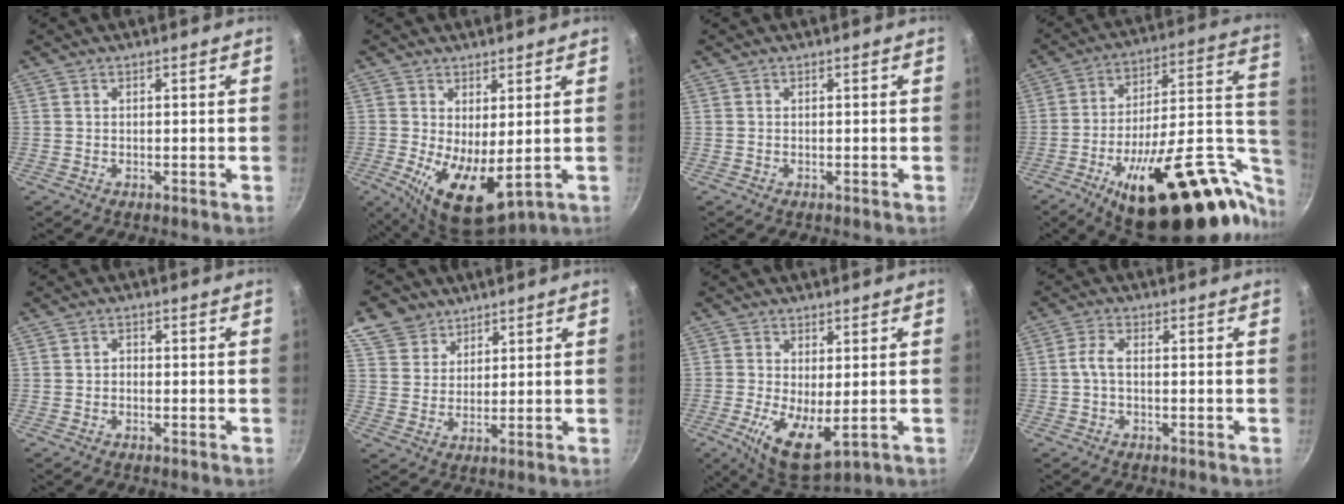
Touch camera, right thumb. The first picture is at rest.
{"total": 10.2, "force": [-0.3, 4.5, 9.1], "torque": [-0.149, -0.021, 0.005]}
{"total": 0.0}
{"total": 35.9, "force": [-12.6, 15.1, 30.0], "torque": [-0.378, 0.057, -0.178]}
{"total": 1.0, "force": [-0.5, 0.8, 0.5], "torque": [-0.005, 0.006, -0.009]}
{"total": 7.7, "force": [5.2, 5.4, 1.7], "torque": [-0.011, -0.010, 0.094]}
{"total": 10.0, "force": [-1.3, 4.3, 8.9], "torque": [-0.156, -0.015, -0.010]}
{"total": 3.1, "force": [-0.5, 1.4, 2.7], "torque": [-0.066, 0.014, -0.016]}